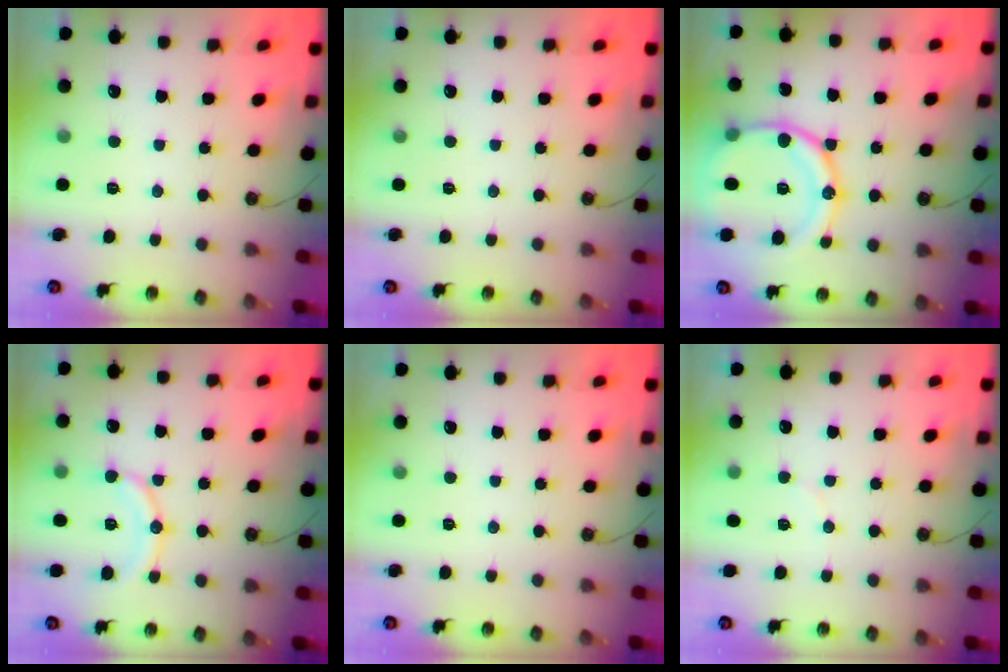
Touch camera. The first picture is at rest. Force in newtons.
{"total": 0.0}
{"total": 18.8, "press": 18.4, "slide": 3.4}
{"total": 11.6, "press": 11.5, "slide": 1.5}
{"total": 0.0}
{"total": 3.9, "press": 3.8, "slide": 1.0}